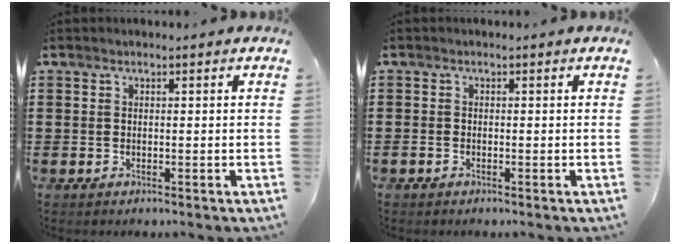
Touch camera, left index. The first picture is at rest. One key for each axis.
{"total": 0.7, "fx": -0.6, "fy": 0.3, "fz": 0.1, "tx": -0.004, "ty": -0.001, "tz": -0.013}